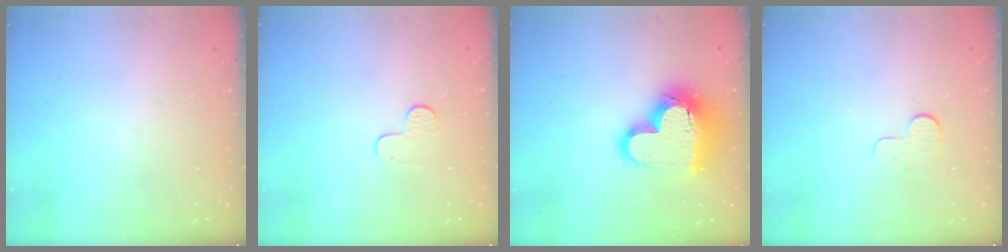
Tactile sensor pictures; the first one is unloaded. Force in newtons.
{"total": 4.8, "press": 4.8, "slide": 0.5}
{"total": 19.2, "press": 19.2, "slide": 1.6}
{"total": 4.3, "press": 4.3, "slide": 0.3}